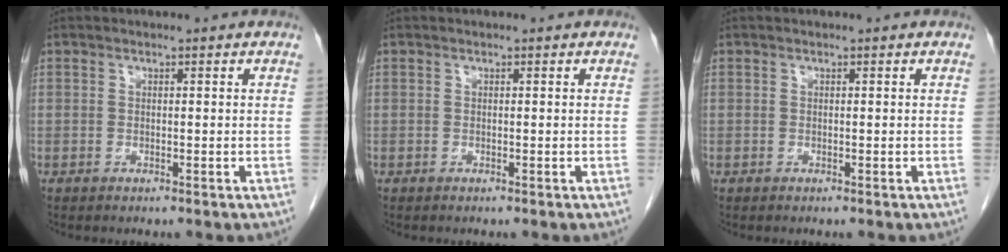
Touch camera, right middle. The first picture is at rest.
{"total": 0.0}
{"total": 0.0}